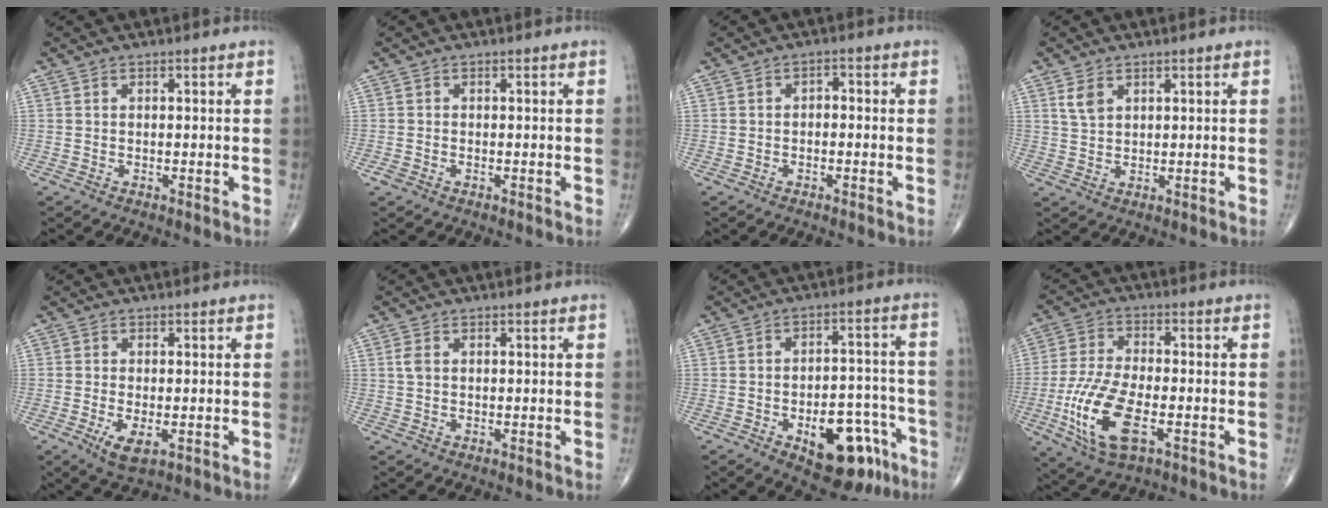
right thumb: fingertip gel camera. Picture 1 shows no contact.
{"total": 1.0, "force": [-0.5, 0.7, 0.6], "torque": [-0.015, 0.000, -0.010]}
{"total": 1.7, "force": [-0.4, 1.2, 1.2], "torque": [-0.010, 0.012, -0.012]}
{"total": 3.2, "force": [1.7, 1.9, 1.9], "torque": [-0.032, -0.004, 0.039]}
{"total": 4.4, "force": [-1.5, 1.8, 3.7], "torque": [-0.068, -0.010, -0.022]}
{"total": 1.7, "force": [0.4, 1.1, 1.2], "torque": [-0.029, 0.003, 0.009]}
{"total": 15.9, "force": [-7.7, 8.0, 11.5], "torque": [-0.123, 0.052, -0.096]}
{"total": 13.9, "force": [-4.4, 6.1, 11.7], "torque": [-0.246, 0.006, -0.079]}